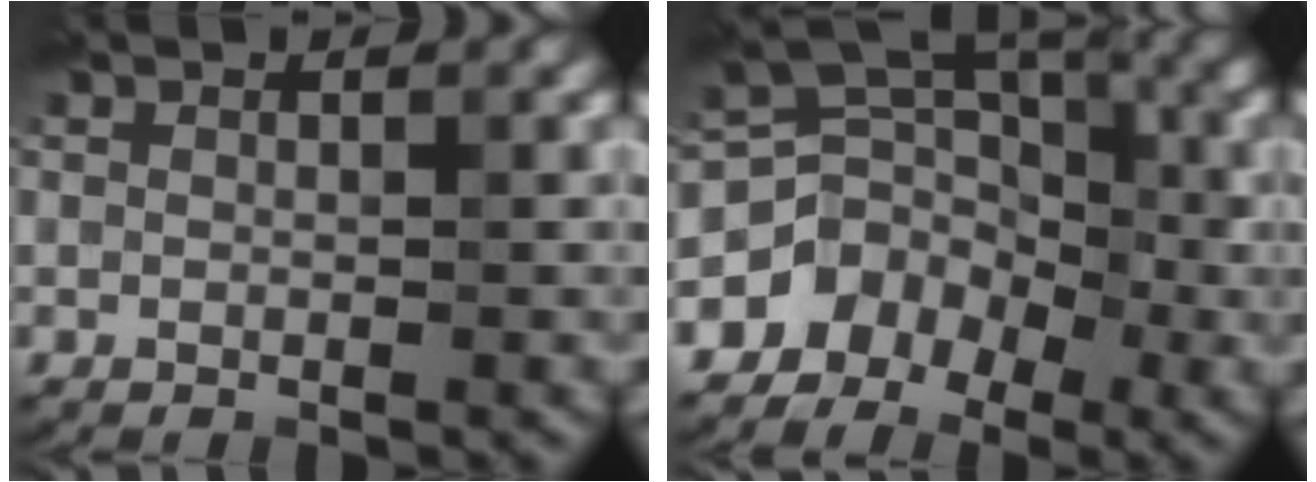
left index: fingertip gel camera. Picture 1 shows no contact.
{"total": 6.0, "force": [-3.0, 4.4, 2.8], "torque": [-0.032, 0.016, -0.063]}